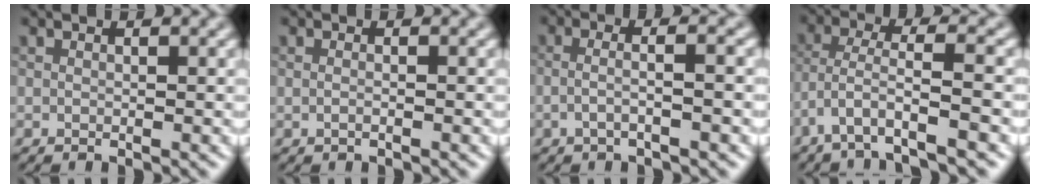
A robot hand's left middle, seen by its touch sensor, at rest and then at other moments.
{"total": 0.6, "force": [-0.2, 0.2, 0.5], "torque": [-0.013, -0.003, -0.007]}
{"total": 3.2, "force": [-0.5, 1.0, 3.0], "torque": [-0.037, 0.006, -0.018]}
{"total": 4.7, "force": [-2.8, 0.7, 3.7], "torque": [-0.076, -0.001, -0.058]}